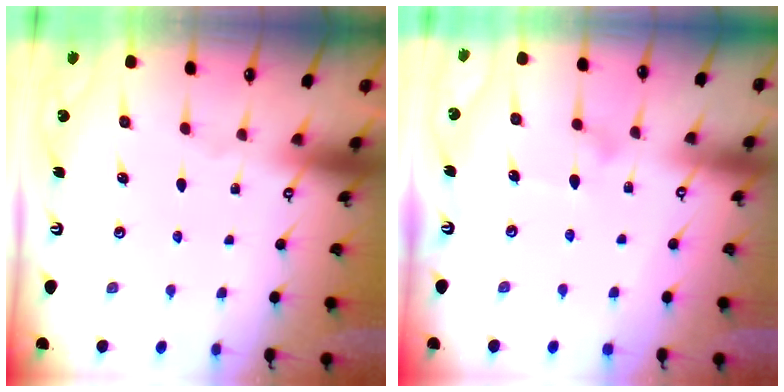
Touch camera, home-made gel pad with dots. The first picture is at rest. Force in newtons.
{"total": 9.0, "press": 9.0, "slide": 0.4}